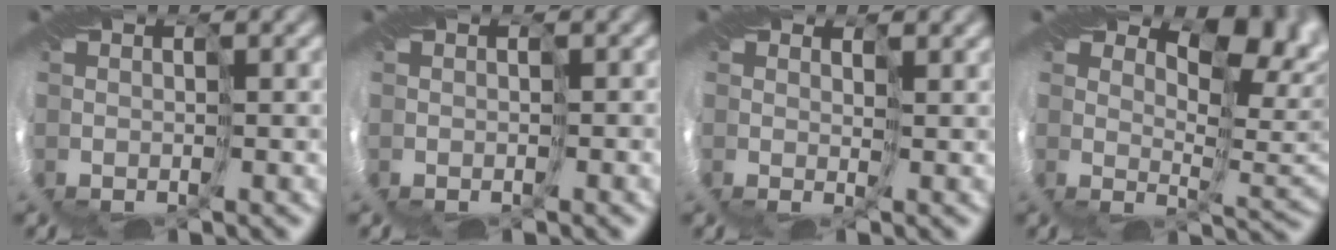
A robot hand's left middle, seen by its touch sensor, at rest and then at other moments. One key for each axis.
{"total": 1.3, "fx": -0.4, "fy": 1.2, "fz": 0.5, "tx": -0.001, "ty": -0.002, "tz": 0.004}
{"total": 1.2, "fx": 1.0, "fy": 0.3, "fz": 0.5, "tx": -0.009, "ty": 0.006, "tz": 0.015}
{"total": 7.6, "fx": 3.8, "fy": 4.0, "fz": 5.3, "tx": -0.071, "ty": -0.011, "tz": 0.078}